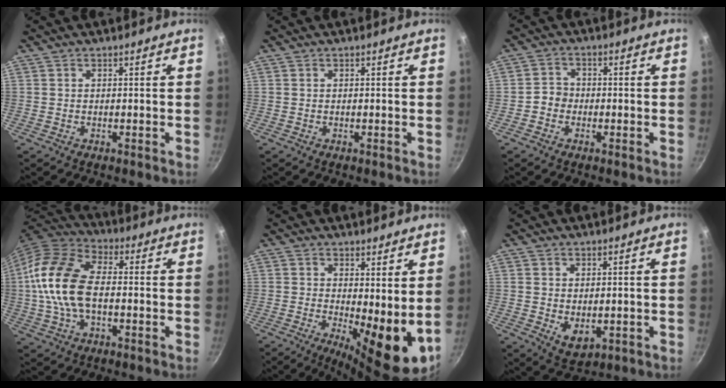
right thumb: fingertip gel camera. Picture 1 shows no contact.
{"total": 0.0}
{"total": 3.1, "force": [-1.1, 2.7, 1.1], "torque": [0.001, 0.017, -0.027]}
{"total": 16.1, "force": [-0.5, 9.2, 13.3], "torque": [-0.252, 0.032, -0.025]}
{"total": 10.7, "force": [0.7, 3.7, 10.0], "torque": [-0.116, -0.023, 0.017]}
{"total": 4.6, "force": [0.2, 3.0, 3.5], "torque": [-0.051, -0.018, 0.011]}